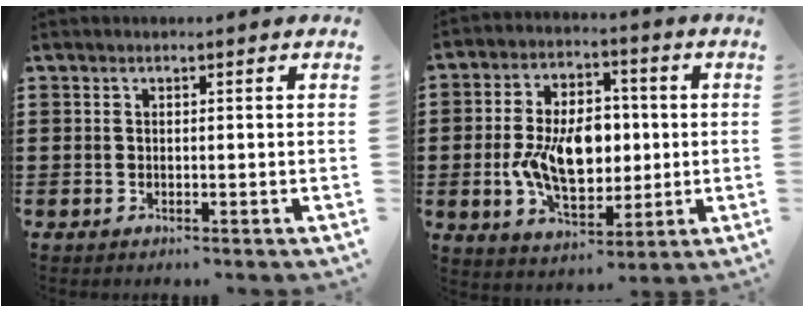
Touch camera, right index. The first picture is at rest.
{"total": 11.3, "force": [-0.4, 7.1, 8.8], "torque": [-0.163, 0.006, -0.009]}